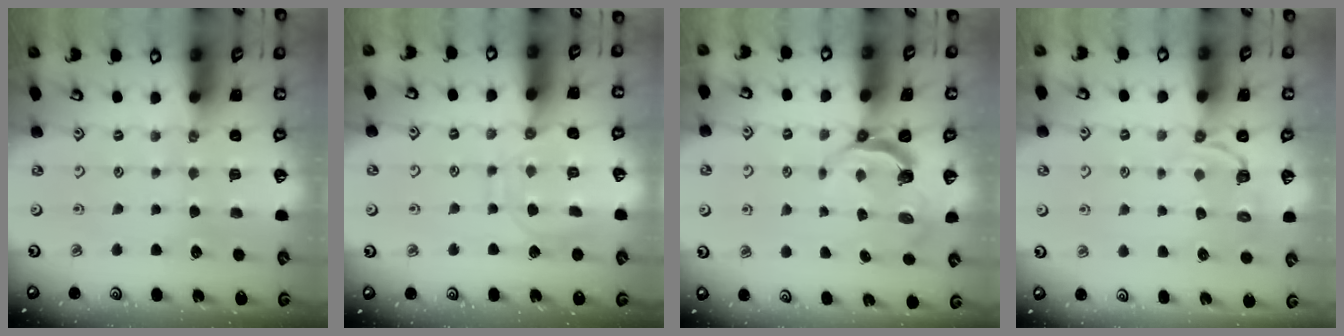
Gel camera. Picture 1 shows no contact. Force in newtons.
{"total": 10.5, "press": 10.5, "slide": 0.6}
{"total": 4.7, "press": 3.3, "slide": 3.4}
{"total": 3.3, "press": 1.6, "slide": 2.9}